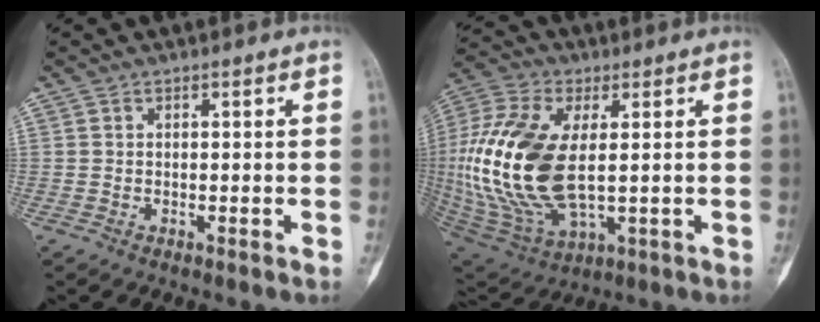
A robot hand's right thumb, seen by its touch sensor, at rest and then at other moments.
{"total": 22.7, "force": [0.6, 11.2, 19.7], "torque": [-0.433, -0.011, 0.022]}